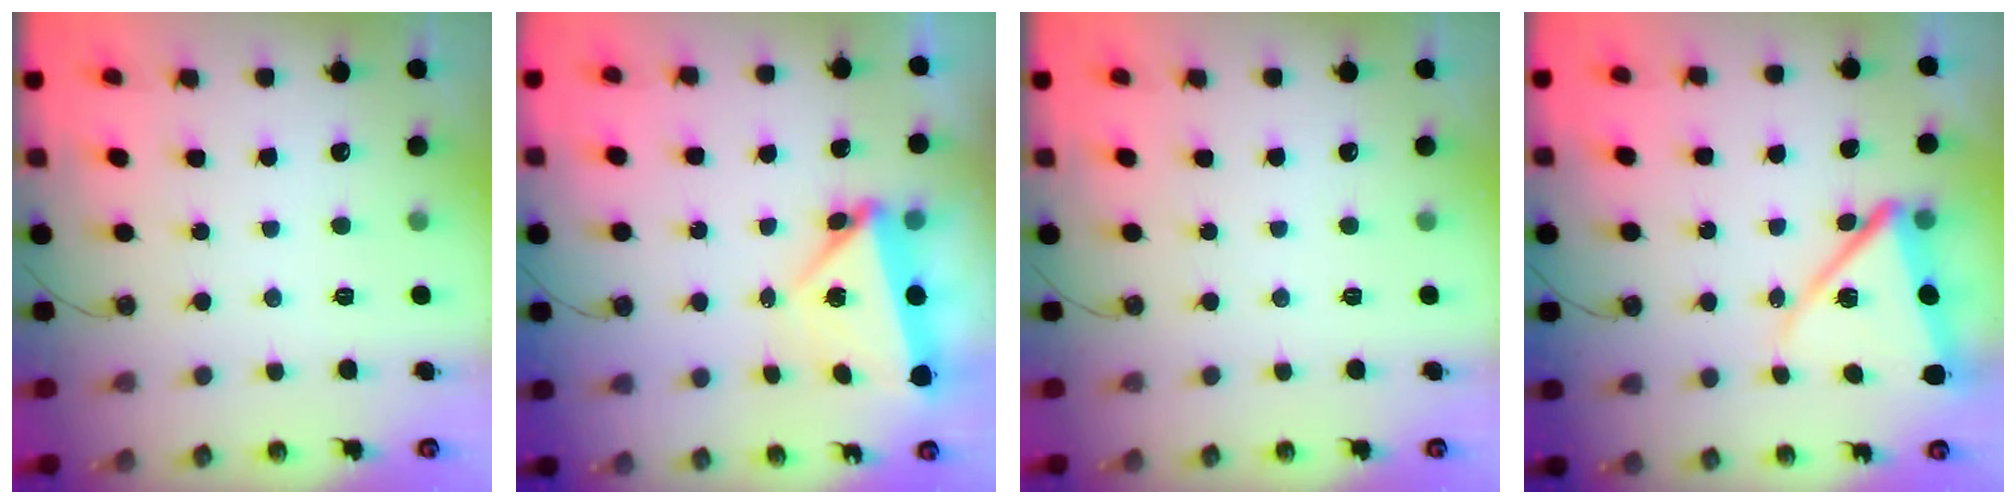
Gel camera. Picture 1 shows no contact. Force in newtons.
{"total": 5.7, "press": 5.6, "slide": 0.7}
{"total": 0.0}
{"total": 12.5, "press": 12.4, "slide": 1.4}